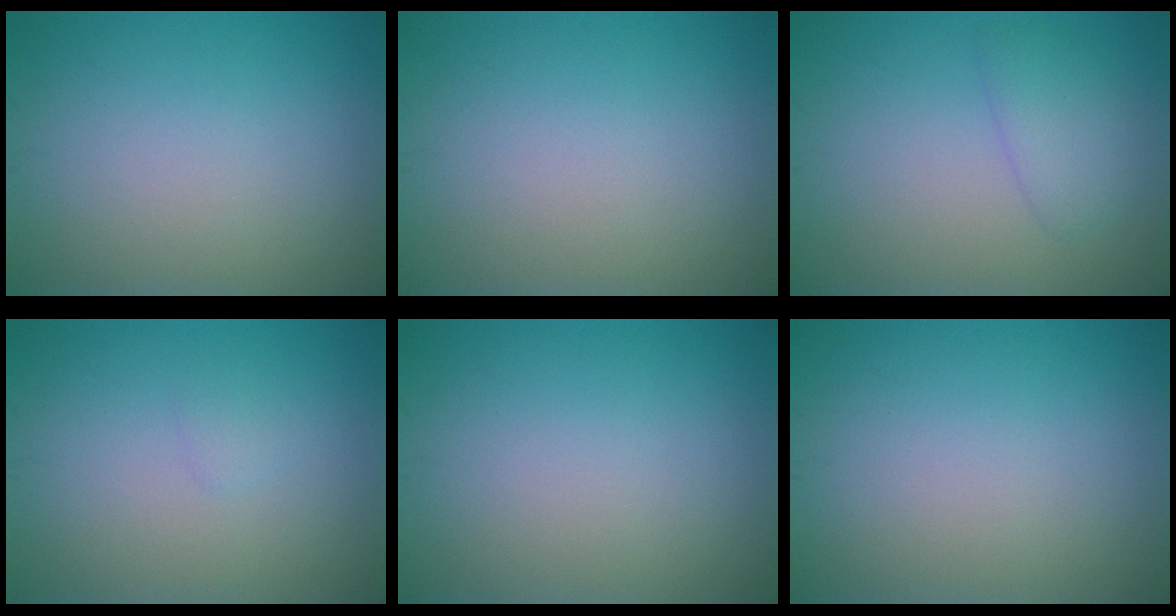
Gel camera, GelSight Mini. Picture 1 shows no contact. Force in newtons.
{"total": 0.0}
{"total": 2.2, "press": 2.2, "slide": 0.1}
{"total": 0.6, "press": 0.5, "slide": 0.1}
{"total": 0.0}
{"total": 0.0}